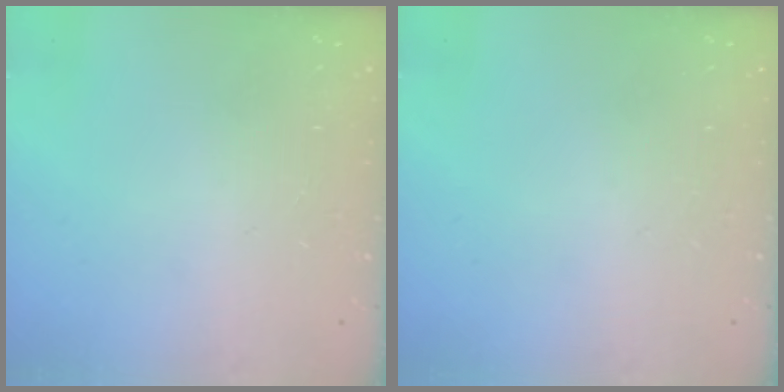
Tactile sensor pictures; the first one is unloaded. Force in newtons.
{"total": 0.0}